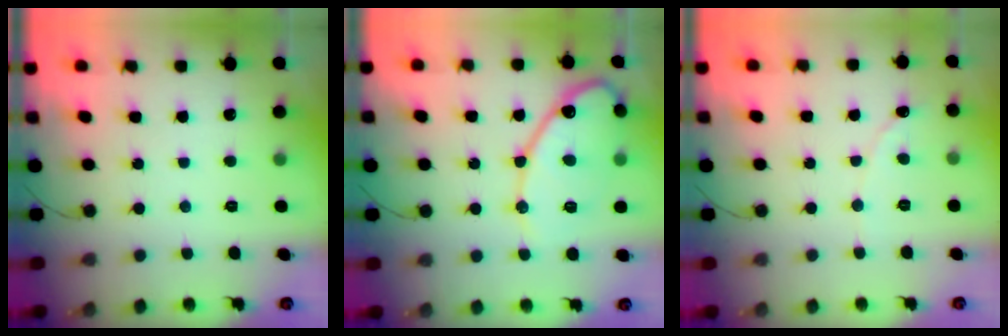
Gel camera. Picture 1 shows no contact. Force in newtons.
{"total": 13.9, "press": 13.9, "slide": 1.2}
{"total": 0.7, "press": 0.7, "slide": 0.0}